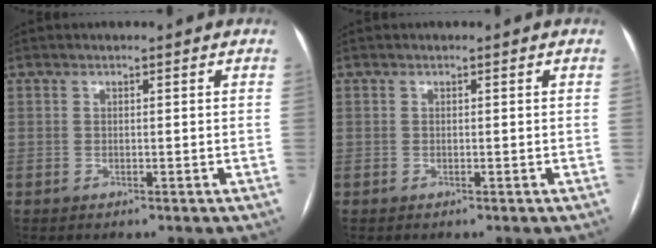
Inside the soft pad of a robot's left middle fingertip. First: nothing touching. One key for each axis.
{"total": 0.0}